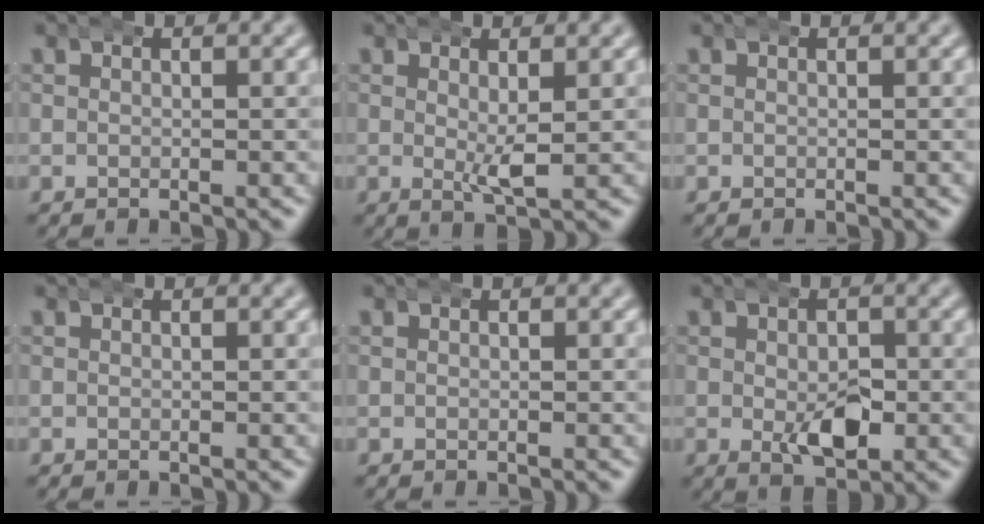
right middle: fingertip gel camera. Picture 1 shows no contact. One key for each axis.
{"total": 2.1, "fx": 0.6, "fy": 0.4, "fz": 2.0, "tx": -0.042, "ty": -0.017, "tz": 0.018}
{"total": 0.0}
{"total": 0.0}
{"total": 0.0}
{"total": 4.2, "fx": -0.7, "fy": 2.3, "fz": 3.5, "tx": -0.066, "ty": -0.021, "tz": -0.002}